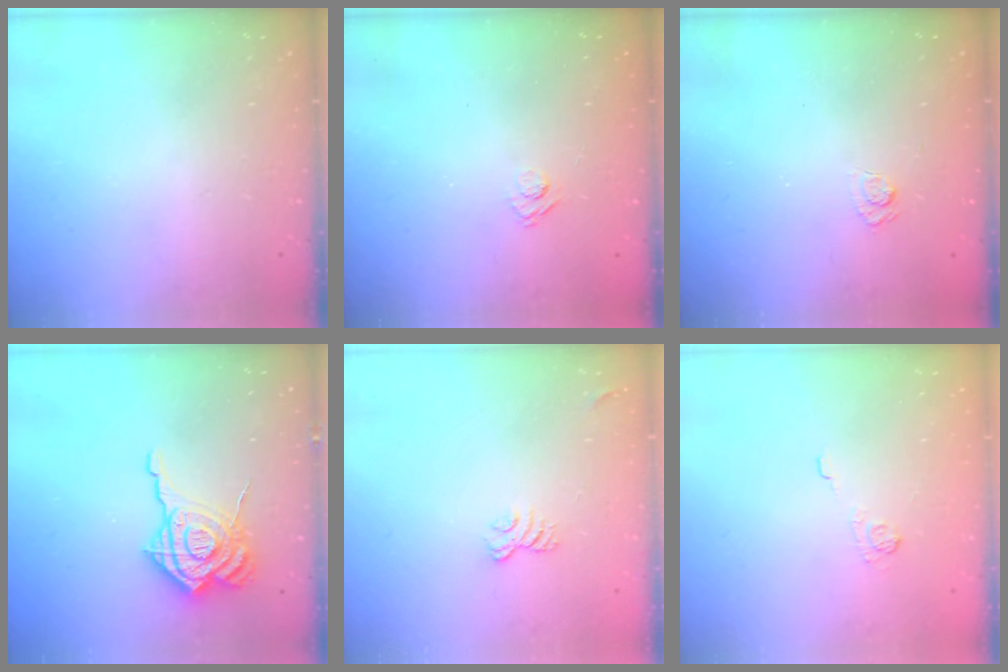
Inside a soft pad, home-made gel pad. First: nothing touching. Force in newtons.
{"total": 4.1, "press": 3.9, "slide": 1.3}
{"total": 2.5, "press": 2.1, "slide": 1.3}
{"total": 16.6, "press": 16.5, "slide": 1.6}
{"total": 3.4, "press": 3.1, "slide": 1.2}
{"total": 3.8, "press": 3.5, "slide": 1.4}